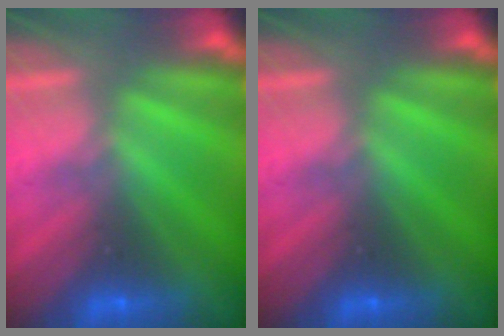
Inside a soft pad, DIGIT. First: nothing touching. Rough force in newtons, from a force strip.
{"total": 0.0}